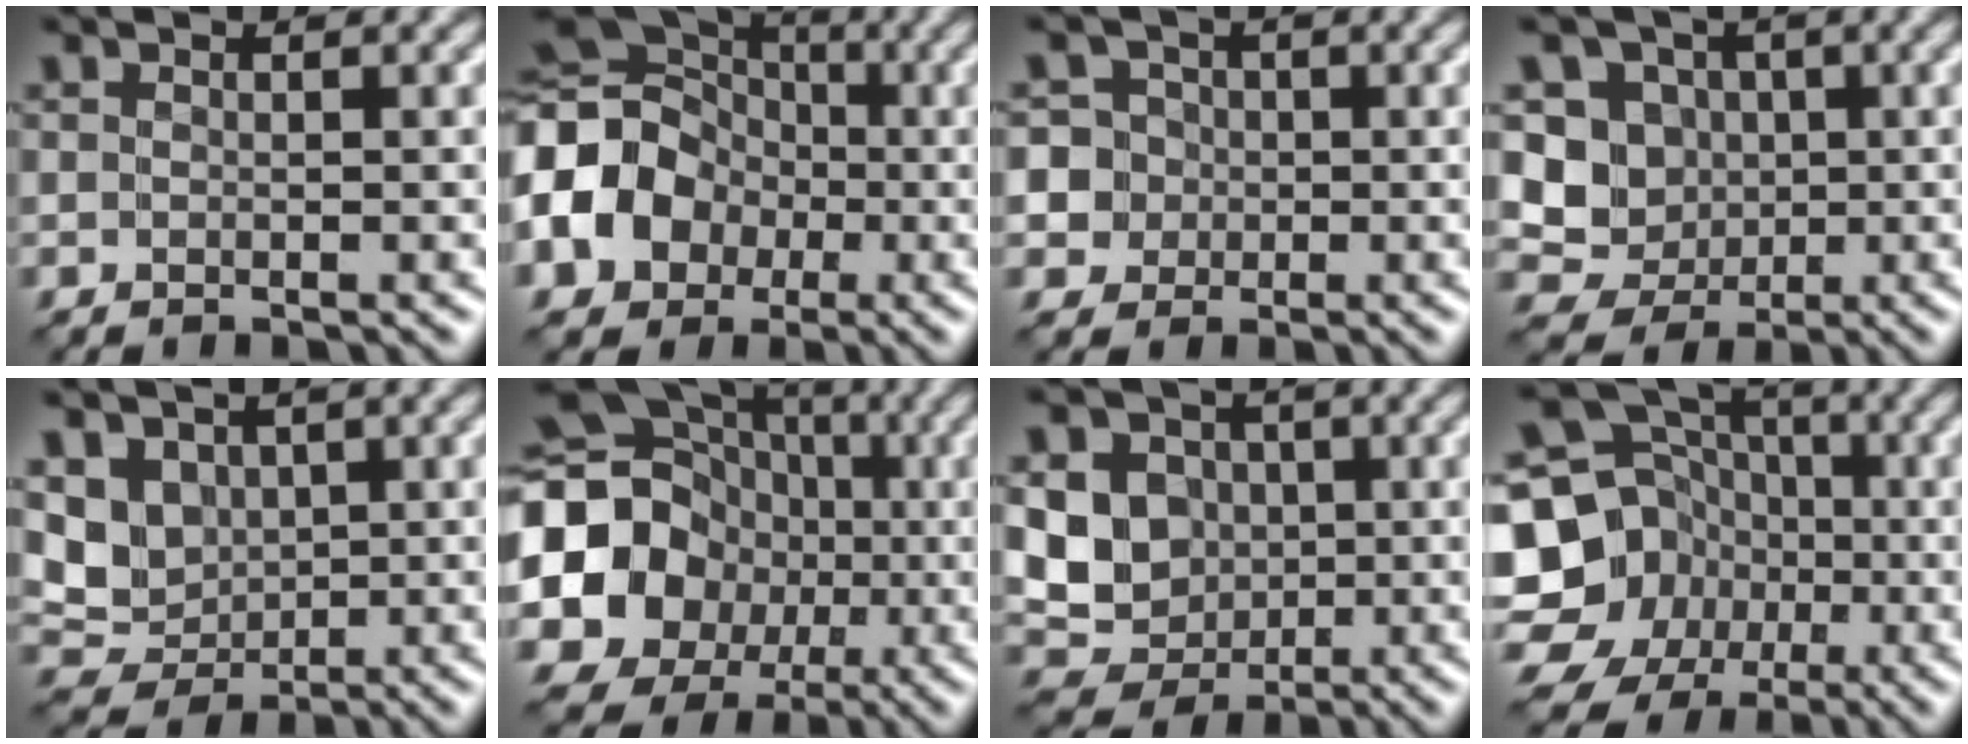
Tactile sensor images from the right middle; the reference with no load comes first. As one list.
[{"total": 13.6, "force": [-1.9, 11.6, 6.8], "torque": [-0.151, 0.002, -0.077]}, {"total": 6.4, "force": [-0.5, 6.2, 1.3], "torque": [-0.021, 0.026, -0.032]}, {"total": 6.0, "force": [1.0, 5.6, 1.9], "torque": [-0.024, 0.012, -0.004]}, {"total": 3.8, "force": [1.2, 3.3, 1.5], "torque": [-0.031, -0.004, 0.019]}, {"total": 18.6, "force": [-1.4, 17.1, 7.1], "torque": [-0.158, -0.003, -0.060]}, {"total": 8.1, "force": [0.9, 7.3, 3.3], "torque": [-0.052, 0.020, -0.008]}, {"total": 15.0, "force": [-3.5, 13.8, 4.8], "torque": [-0.122, 0.005, -0.082]}]